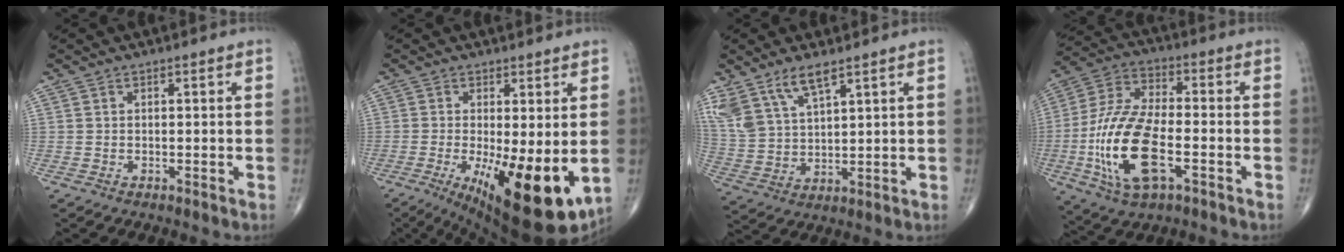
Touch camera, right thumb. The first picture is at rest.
{"total": 17.0, "force": [-3.5, 5.7, 15.6], "torque": [-0.215, -0.033, -0.031]}
{"total": 10.1, "force": [6.9, 3.7, 6.3], "torque": [-0.129, -0.020, 0.151]}
{"total": 18.3, "force": [-4.9, 8.1, 15.6], "torque": [-0.327, 0.019, -0.088]}